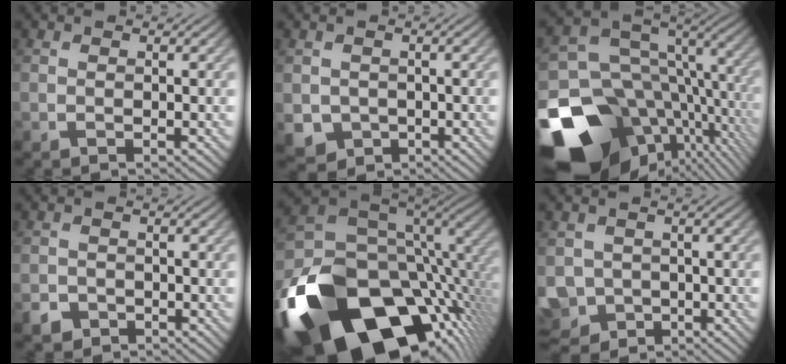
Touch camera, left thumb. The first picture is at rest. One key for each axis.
{"total": 3.5, "fx": -0.8, "fy": 3.3, "fz": 1.0, "tx": -0.037, "ty": -0.022, "tz": -0.016}
{"total": 19.9, "fx": -6.4, "fy": 13.9, "fz": 12.7, "tx": -0.263, "ty": -0.018, "tz": -0.063}
{"total": 2.3, "fx": -1.5, "fy": 1.6, "fz": 0.6, "tx": -0.011, "ty": -0.007, "tz": -0.033}
{"total": 21.4, "fx": -8.7, "fy": 12.7, "fz": 14.9, "tx": -0.328, "ty": -0.052, "tz": -0.122}
{"total": 6.1, "fx": -2.0, "fy": 5.4, "fz": 2.2, "tx": -0.062, "ty": -0.028, "tz": -0.038}